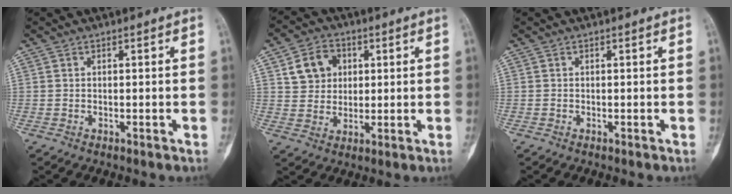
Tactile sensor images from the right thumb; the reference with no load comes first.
{"total": 8.1, "force": [2.5, 6.8, 3.6], "torque": [-0.029, -0.004, 0.045]}
{"total": 0.0}